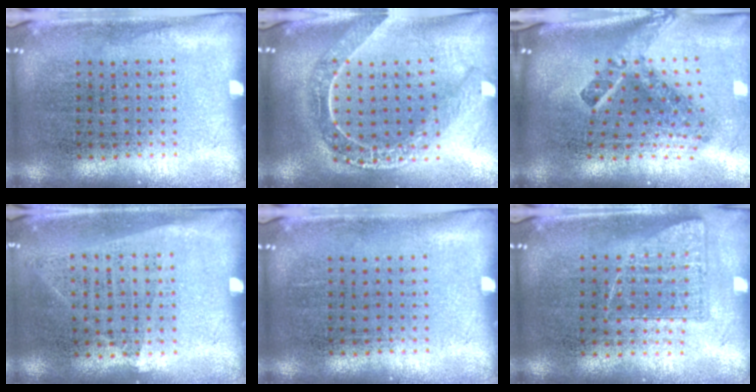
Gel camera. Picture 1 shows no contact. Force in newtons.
{"total": 2.2, "press": 1.9, "slide": 1.1}
{"total": 2.9, "press": 1.7, "slide": 2.3}
{"total": 1.0, "press": 0.8, "slide": 0.5}
{"total": 0.0}
{"total": 0.9, "press": 0.8, "slide": 0.3}